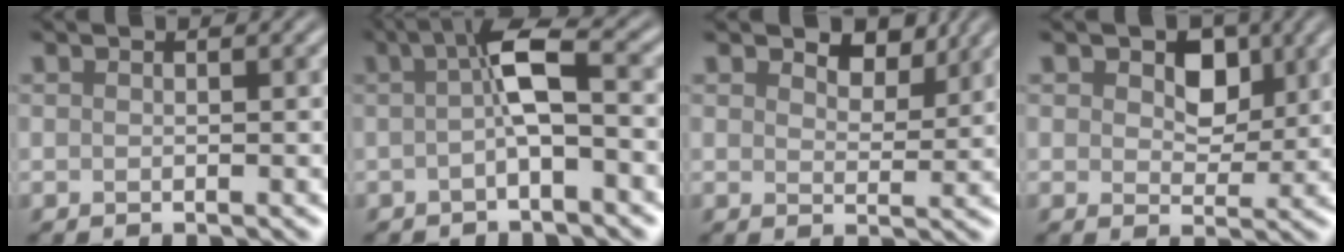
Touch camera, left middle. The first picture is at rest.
{"total": 4.1, "force": [0.1, 0.7, 4.0], "torque": [-0.071, 0.017, -0.003]}
{"total": 3.3, "force": [2.9, 1.2, 1.1], "torque": [-0.022, -0.001, 0.041]}
{"total": 3.4, "force": [1.5, 2.3, 2.0], "torque": [-0.037, 0.003, 0.021]}